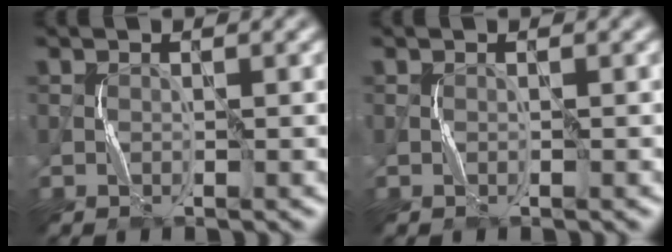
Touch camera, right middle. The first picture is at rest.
{"total": 0.0}